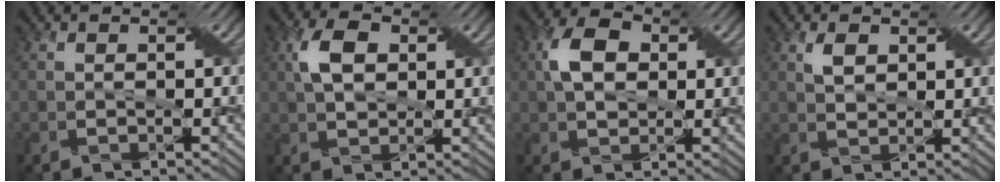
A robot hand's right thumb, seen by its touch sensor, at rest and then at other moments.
{"total": 5.2, "force": [1.5, 3.3, 3.8], "torque": [-0.076, 0.010, 0.022]}
{"total": 5.4, "force": [1.2, 3.8, 3.7], "torque": [-0.076, 0.011, 0.015]}
{"total": 2.3, "force": [1.4, 1.1, 1.4], "torque": [-0.029, 0.005, 0.027]}